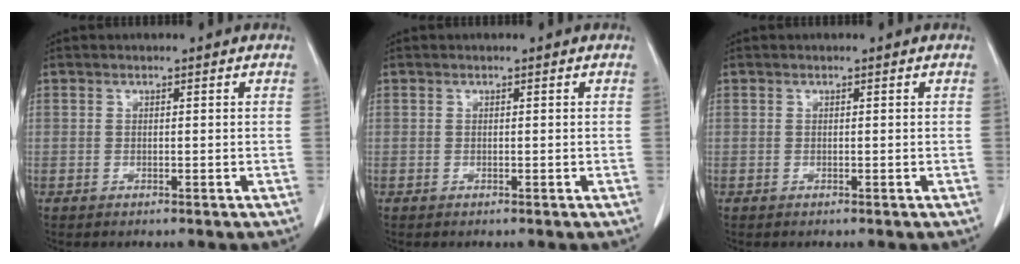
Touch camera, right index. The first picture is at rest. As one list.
[{"total": 0.0}, {"total": 0.0}]